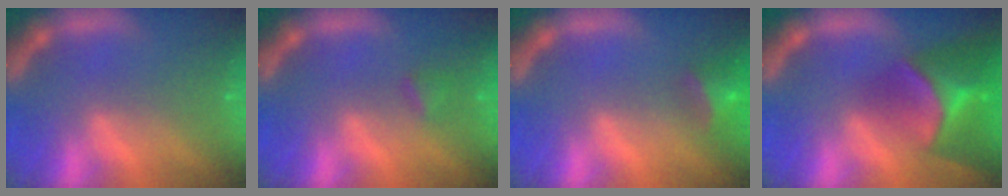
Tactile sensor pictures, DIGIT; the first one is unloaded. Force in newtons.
{"total": 1.4}
{"total": 4.0}
{"total": 9.9}